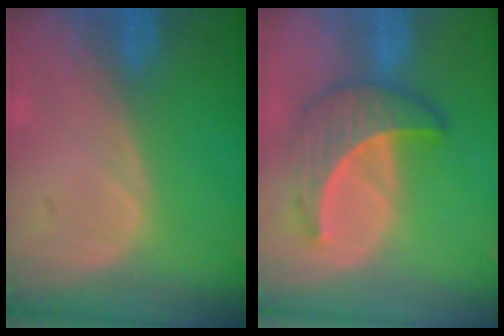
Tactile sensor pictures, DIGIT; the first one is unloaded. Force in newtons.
{"total": 7.0, "press": 6.2, "slide": 3.1}